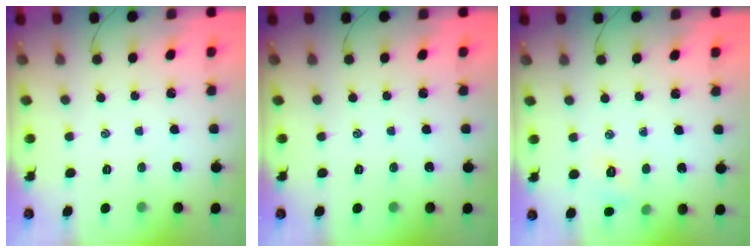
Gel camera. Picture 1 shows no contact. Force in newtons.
{"total": 0.0}
{"total": 5.5, "press": 5.3, "slide": 1.4}